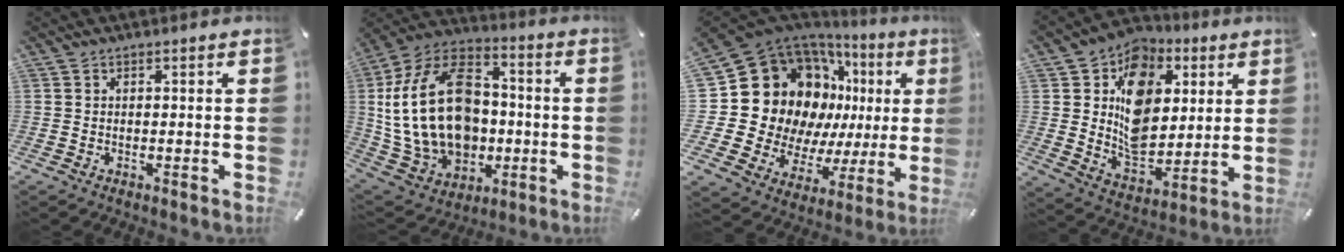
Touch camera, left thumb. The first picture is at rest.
{"total": 25.3, "force": [-0.3, 18.5, 17.3], "torque": [-0.359, 0.009, 0.006]}
{"total": 24.0, "force": [7.2, 18.3, 13.7], "torque": [-0.237, -0.071, 0.169]}
{"total": 15.1, "force": [2.6, 12.1, 8.7], "torque": [-0.129, -0.014, 0.052]}